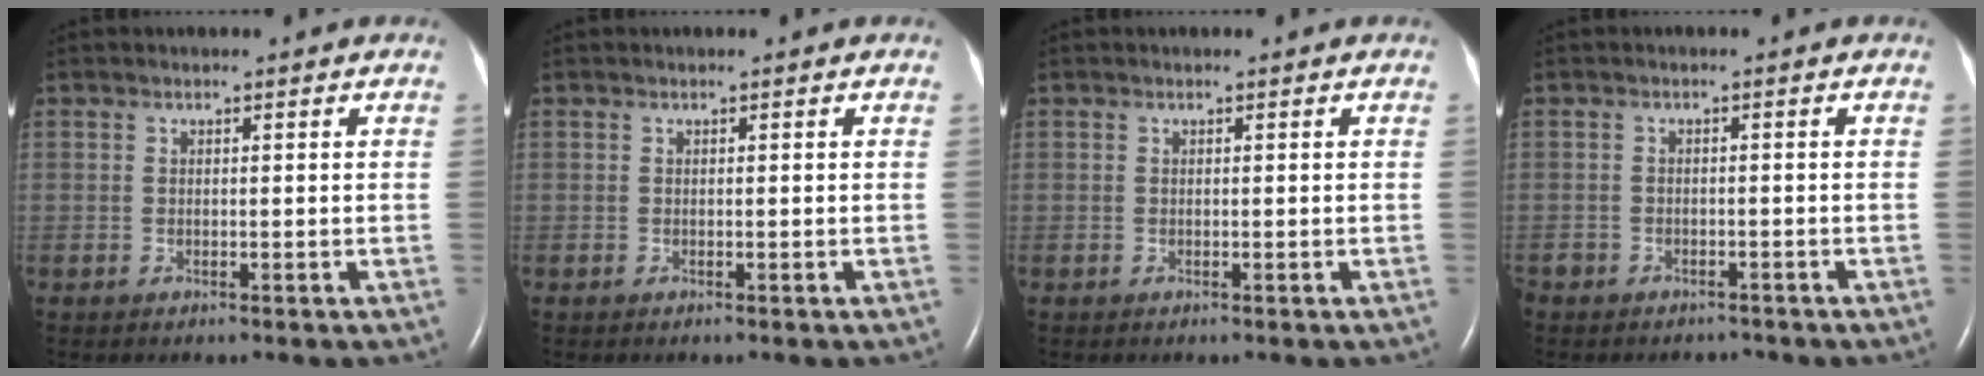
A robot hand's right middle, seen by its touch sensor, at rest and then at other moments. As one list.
[{"total": 0.0}, {"total": 0.0}, {"total": 4.3, "force": [-3.4, 2.6, 0.3], "torque": [-0.009, 0.006, -0.054]}]